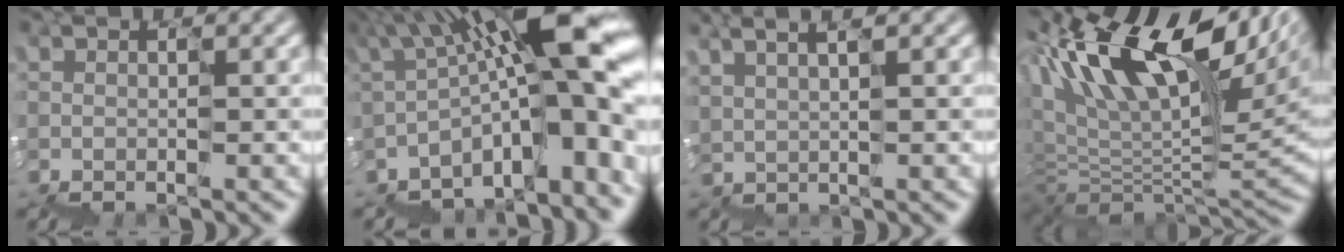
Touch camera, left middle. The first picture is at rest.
{"total": 12.3, "force": [-0.9, 3.3, 11.9], "torque": [-0.176, 0.038, -0.011]}
{"total": 2.0, "force": [1.9, 0.2, 0.4], "torque": [-0.005, 0.020, 0.038]}
{"total": 13.3, "force": [6.2, 5.1, 10.6], "torque": [-0.197, 0.039, 0.105]}